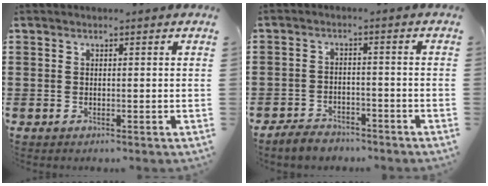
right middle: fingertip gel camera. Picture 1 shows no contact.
{"total": 3.3, "force": [-3.2, 0.9, 0.1], "torque": [-0.008, 0.006, -0.067]}